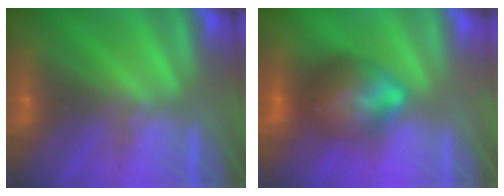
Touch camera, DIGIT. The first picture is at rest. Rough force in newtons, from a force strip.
{"total": 7.8}